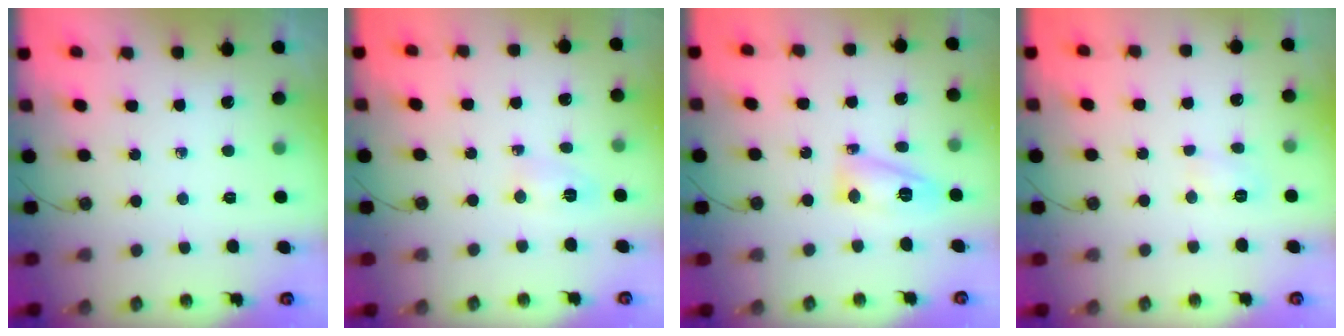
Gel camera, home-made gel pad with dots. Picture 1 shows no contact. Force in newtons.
{"total": 3.0, "press": 2.8, "slide": 1.1}
{"total": 10.0, "press": 9.9, "slide": 0.8}
{"total": 3.8, "press": 3.8, "slide": 0.4}